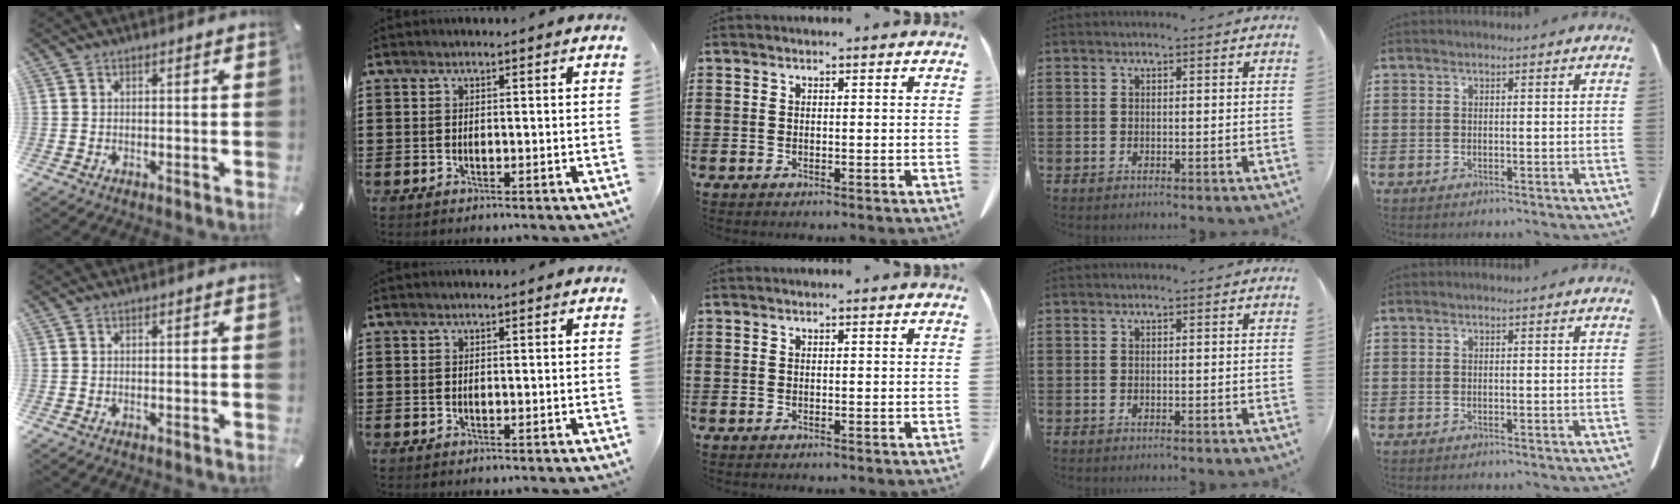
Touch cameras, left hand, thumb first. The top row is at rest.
{}